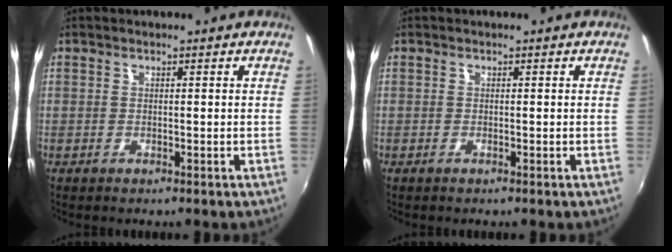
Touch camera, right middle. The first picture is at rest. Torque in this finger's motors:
{"motor_torque": [0.09, 0.01, 0.11, 0.00]}